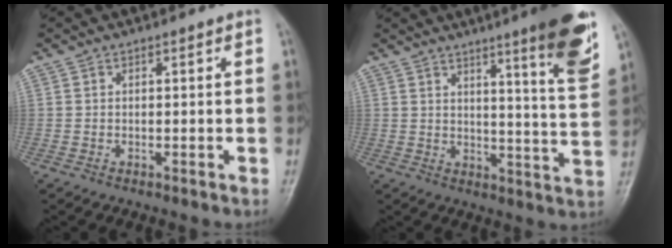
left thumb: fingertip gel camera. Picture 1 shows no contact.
{"total": 13.5, "force": [7.8, 1.1, 11.0], "torque": [-0.134, -0.047, 0.107]}